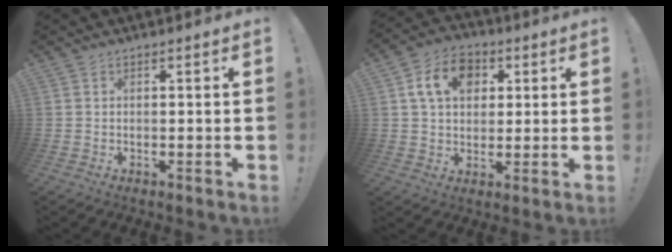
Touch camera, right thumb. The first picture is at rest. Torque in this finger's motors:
{"motor_torque": [0.37, 0.42, 0.04, 0.04, 0.00]}